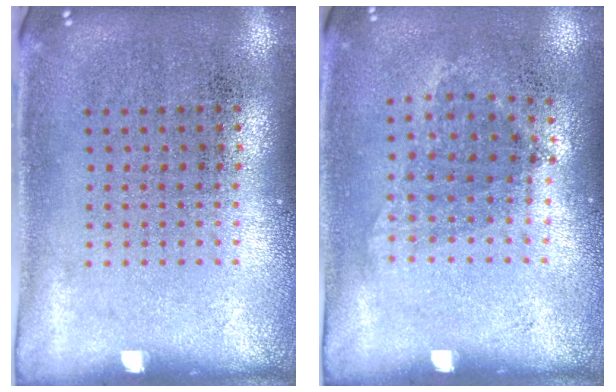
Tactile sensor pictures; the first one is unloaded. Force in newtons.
{"total": 1.0, "press": 0.8, "slide": 0.6}